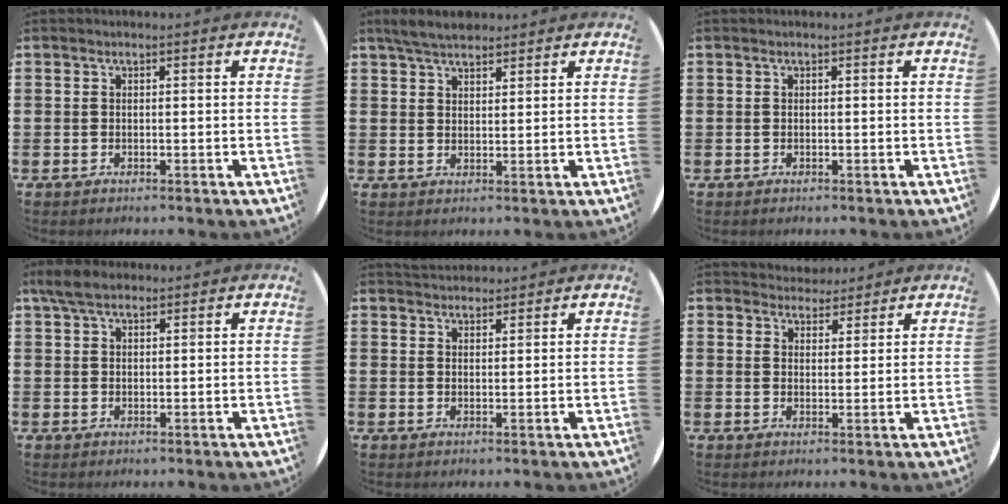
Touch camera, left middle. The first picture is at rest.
{"total": 4.4, "force": [3.9, 1.2, 1.6], "torque": [-0.038, -0.003, 0.073]}
{"total": 0.0}
{"total": 3.8, "force": [3.0, 1.5, 1.9], "torque": [-0.036, 0.004, 0.053]}
{"total": 2.2, "force": [2.1, 0.6, -0.2], "torque": [0.002, 0.002, 0.040]}
{"total": 3.5, "force": [3.4, 1.1, -0.1], "torque": [-0.007, -0.009, 0.063]}